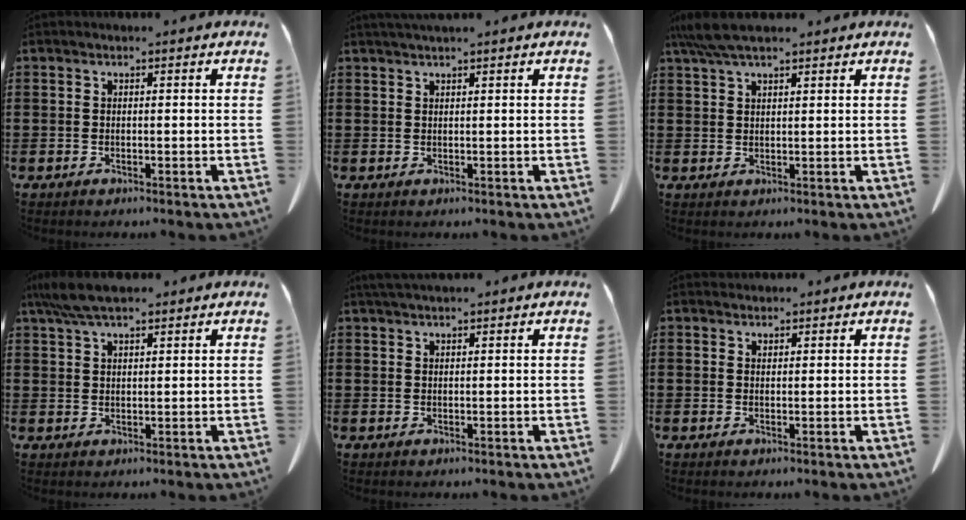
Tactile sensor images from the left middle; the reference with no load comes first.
{"total": 1.2, "force": [1.1, -0.1, 0.5], "torque": [-0.012, -0.002, 0.021]}
{"total": 5.1, "force": [3.8, 1.1, 3.2], "torque": [-0.071, -0.002, 0.071]}
{"total": 5.6, "force": [4.3, 1.2, 3.5], "torque": [-0.078, -0.004, 0.080]}
{"total": 1.7, "force": [1.5, 0.1, 0.7], "torque": [-0.018, -0.001, 0.030]}
{"total": 1.2, "force": [1.2, 0.4, 0.0], "torque": [-0.003, -0.001, 0.024]}